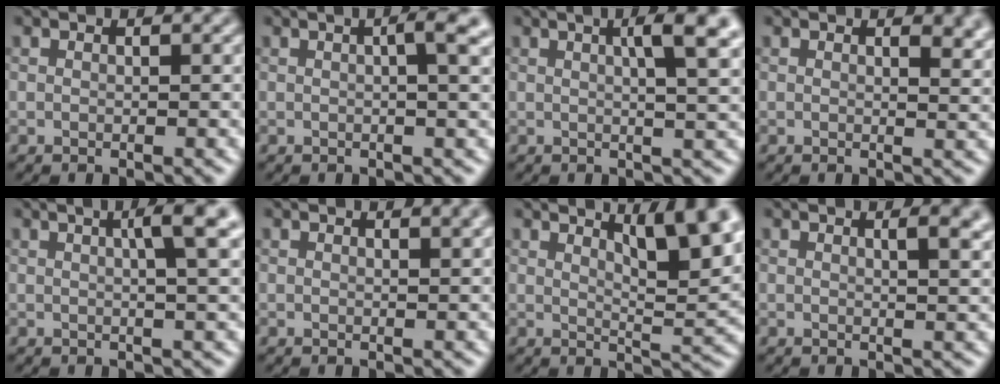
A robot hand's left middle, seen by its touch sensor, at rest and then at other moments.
{"total": 3.8, "force": [0.7, 1.0, 3.6], "torque": [-0.040, 0.014, 0.005]}
{"total": 5.7, "force": [1.8, 1.5, 5.2], "torque": [-0.051, 0.016, 0.017]}
{"total": 2.1, "force": [1.3, 0.8, 1.5], "torque": [-0.016, -0.006, 0.022]}
{"total": 4.8, "force": [1.4, 0.9, 4.5], "torque": [-0.057, 0.011, 0.019]}
{"total": 2.0, "force": [1.2, 0.7, 1.4], "torque": [-0.009, 0.003, 0.013]}
{"total": 6.9, "force": [3.6, 1.7, 5.7], "torque": [-0.067, 0.003, 0.059]}
{"total": 3.3, "force": [1.4, 1.2, 2.7], "torque": [-0.022, 0.004, 0.018]}